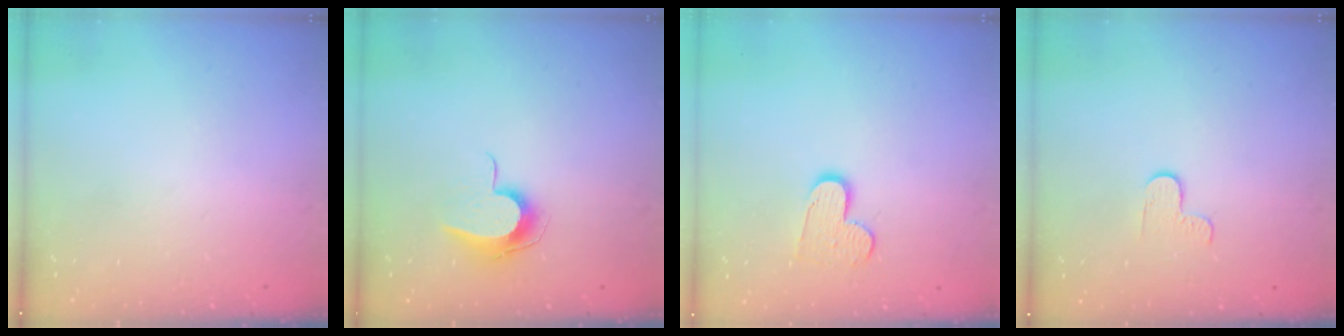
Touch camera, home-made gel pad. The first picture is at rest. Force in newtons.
{"total": 9.2, "press": 9.2, "slide": 0.8}
{"total": 9.1, "press": 9.1, "slide": 0.7}
{"total": 2.7, "press": 2.6, "slide": 0.4}